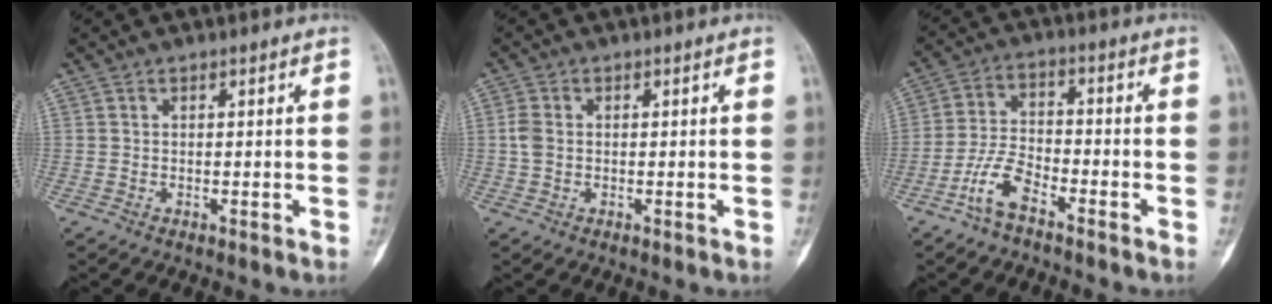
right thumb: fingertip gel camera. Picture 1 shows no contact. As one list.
[{"total": 2.5, "force": [0.0, 1.8, 1.7], "torque": [-0.044, 0.005, -0.002]}, {"total": 7.0, "force": [-4.5, 2.9, 4.5], "torque": [-0.095, 0.029, -0.095]}]